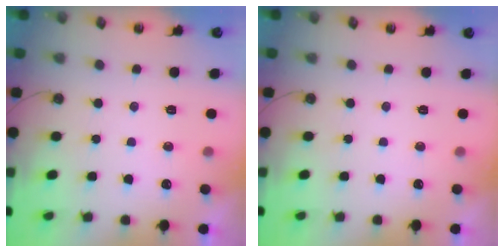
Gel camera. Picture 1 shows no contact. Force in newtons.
{"total": 0.0}